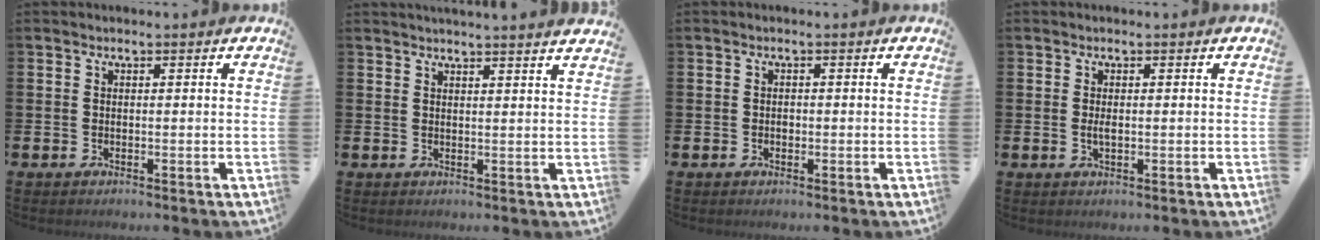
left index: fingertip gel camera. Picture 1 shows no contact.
{"total": 2.4, "force": [2.3, -0.6, -0.1], "torque": [0.003, -0.015, 0.043]}
{"total": 0.6, "force": [-0.1, 0.6, 0.3], "torque": [-0.002, 0.003, -0.004]}
{"total": 1.3, "force": [0.1, 0.5, 1.2], "torque": [-0.019, 0.002, -0.002]}